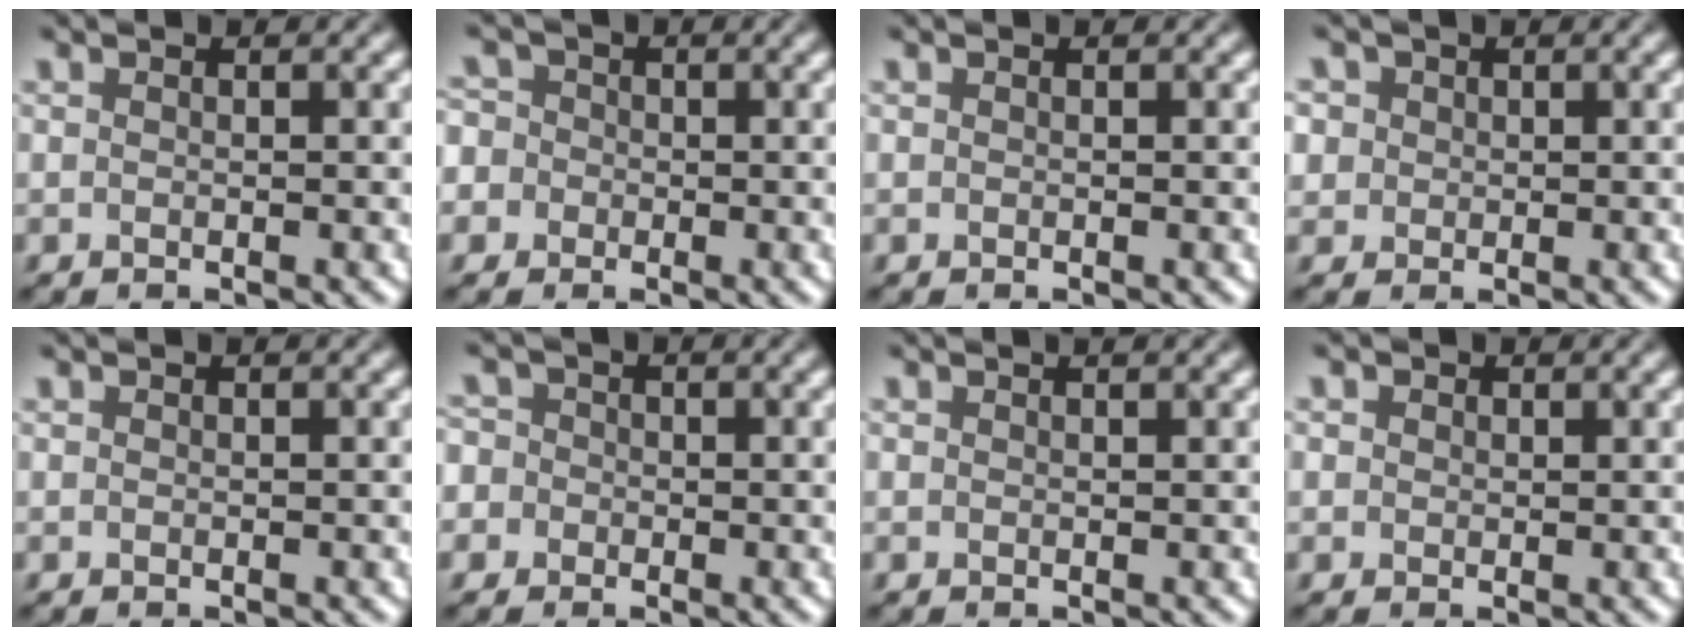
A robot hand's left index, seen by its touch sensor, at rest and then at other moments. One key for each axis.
{"total": 5.0, "fx": -0.2, "fy": 4.7, "fz": 1.6, "tx": -0.028, "ty": 0.032, "tz": -0.048}
{"total": 0.0}
{"total": 4.3, "fx": 1.9, "fy": 3.5, "fz": 1.7, "tx": -0.041, "ty": 0.015, "tz": 0.020}
{"total": 0.0}
{"total": 4.5, "fx": 0.1, "fy": 4.2, "fz": 1.5, "tx": -0.021, "ty": 0.031, "tz": -0.038}
{"total": 0.8, "fx": 0.7, "fy": 0.1, "fz": 0.3, "tx": -0.004, "ty": 0.000, "tz": 0.009}
{"total": 1.5, "fx": 0.7, "fy": 1.2, "fz": 0.4, "tx": -0.005, "ty": 0.002, "tz": 0.001}